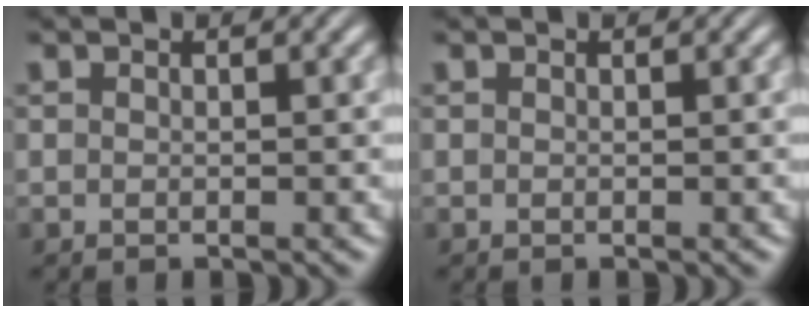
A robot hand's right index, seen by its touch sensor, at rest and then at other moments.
{"total": 0.0}